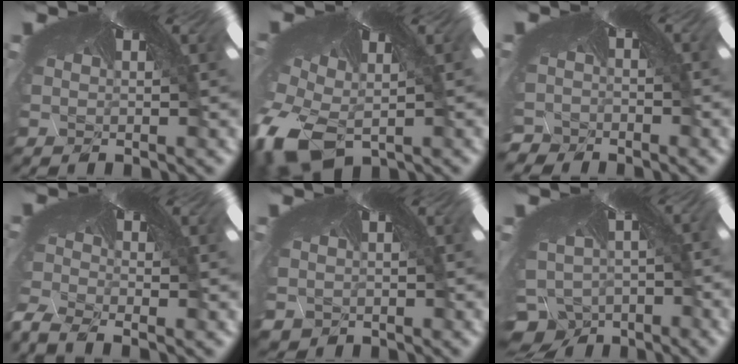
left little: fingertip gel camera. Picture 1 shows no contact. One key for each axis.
{"total": 6.9, "fx": -6.4, "fy": 1.9, "fz": 1.5, "tx": -0.102, "ty": -0.089, "tz": -0.083}
{"total": 3.9, "fx": -3.7, "fy": 1.1, "fz": -0.4, "tx": -0.016, "ty": -0.044, "tz": -0.044}
{"total": 6.7, "fx": -6.6, "fy": 0.4, "fz": 1.3, "tx": -0.036, "ty": -0.073, "tz": -0.072}
{"total": 1.7, "fx": -1.1, "fy": 1.2, "fz": -0.4, "tx": -0.022, "ty": -0.010, "tz": -0.004}
{"total": 8.6, "fx": -8.3, "fy": 2.5, "fz": -0.2, "tx": -0.020, "ty": -0.080, "tz": -0.105}